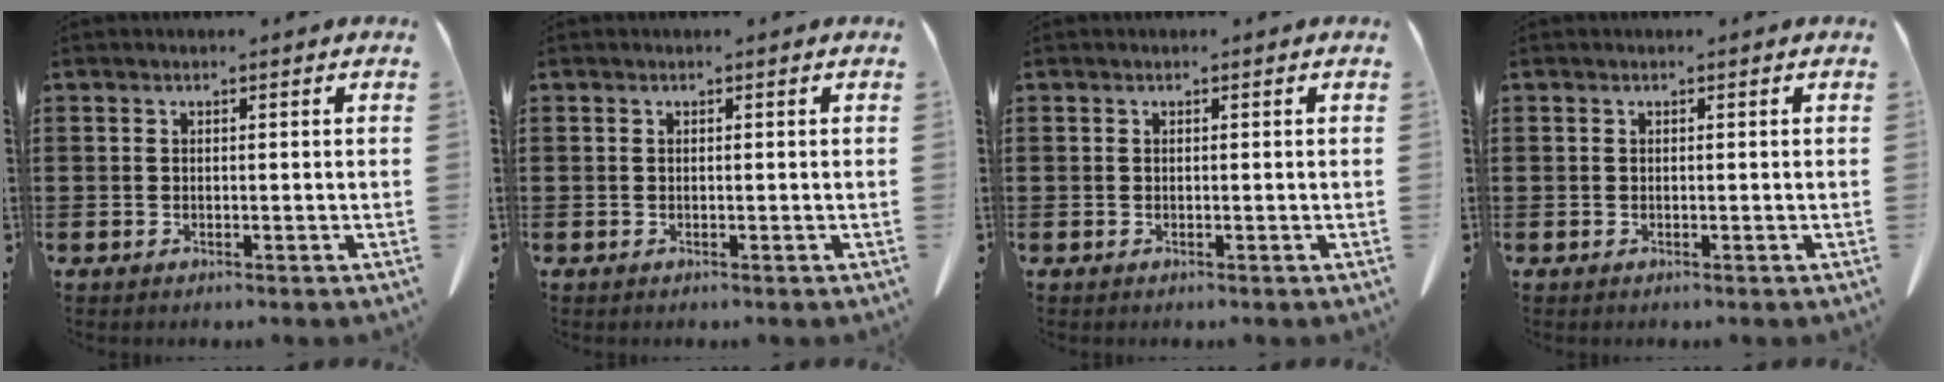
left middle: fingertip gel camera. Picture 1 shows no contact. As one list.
[{"total": 0.0}, {"total": 0.0}, {"total": 0.0}]